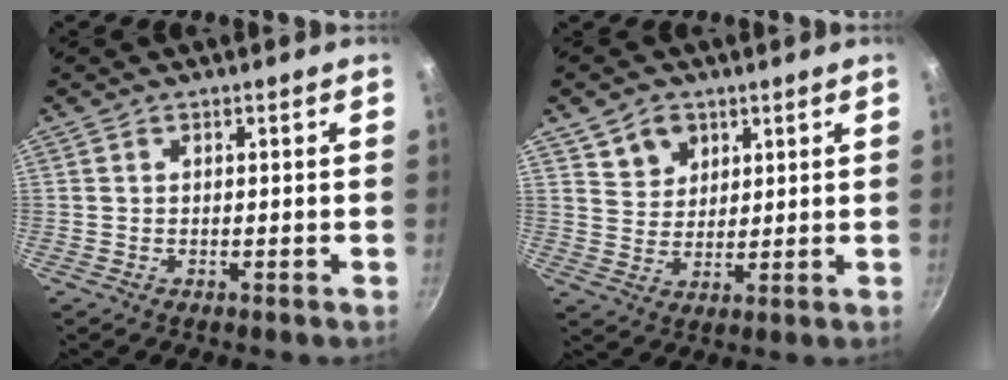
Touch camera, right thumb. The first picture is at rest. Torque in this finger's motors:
{"motor_torque": [-1.09, 0.44, -0.31, 0.32, 0.01]}